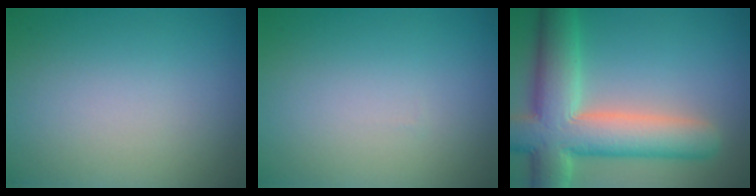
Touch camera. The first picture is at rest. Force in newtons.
{"total": 0.0}
{"total": 10.3, "press": 10.2, "slide": 0.6}